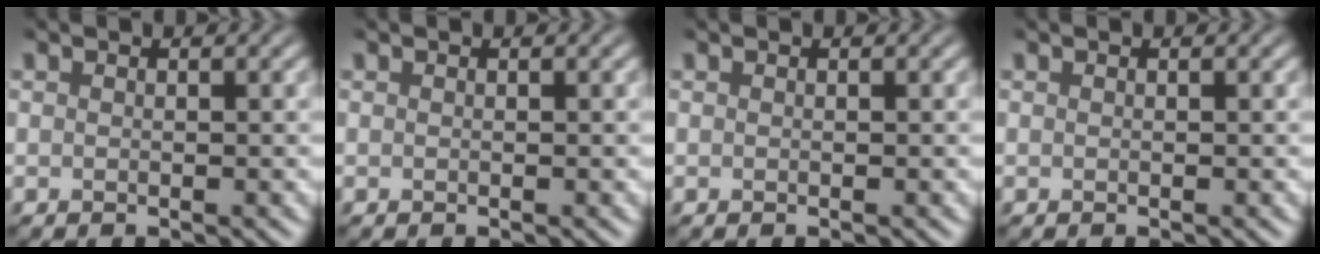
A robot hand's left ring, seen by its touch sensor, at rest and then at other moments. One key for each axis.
{"total": 0.0}
{"total": 0.0}
{"total": 0.0}